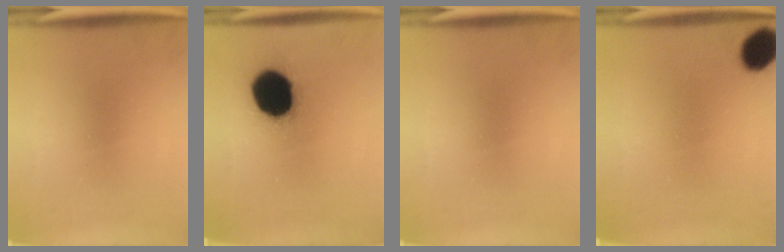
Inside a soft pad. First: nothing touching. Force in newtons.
{"total": 20.1}
{"total": 0.0}
{"total": 8.0}